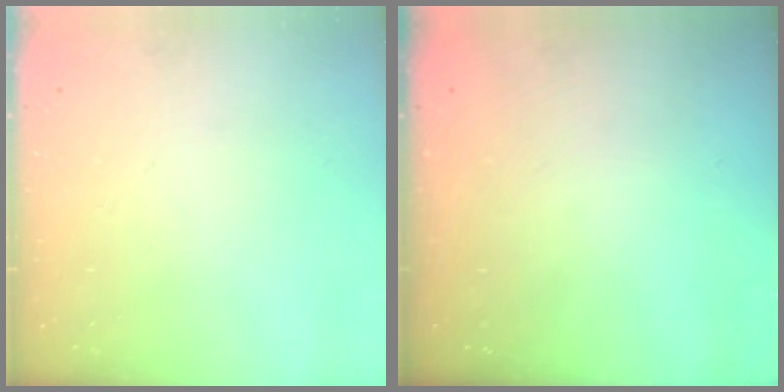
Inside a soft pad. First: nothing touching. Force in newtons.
{"total": 0.0}